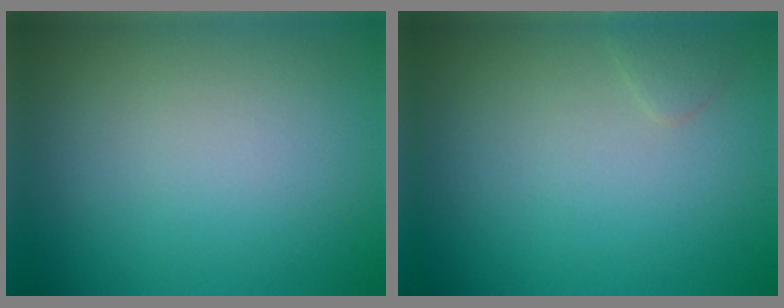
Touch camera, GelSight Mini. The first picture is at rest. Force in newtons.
{"total": 0.8, "press": 0.8, "slide": 0.0}